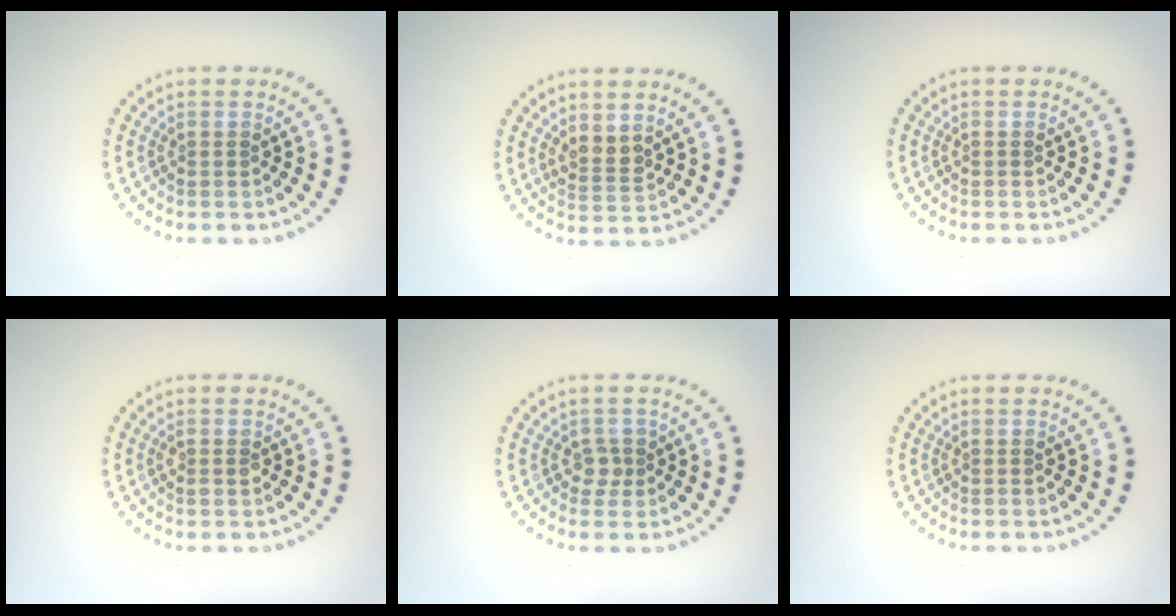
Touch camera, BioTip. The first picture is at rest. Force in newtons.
{"total": 1.7, "press": 1.4, "slide": 1.0}
{"total": 0.0}
{"total": 1.1, "press": 1.1, "slide": 0.2}
{"total": 1.5, "press": 1.2, "slide": 0.9}
{"total": 0.0}